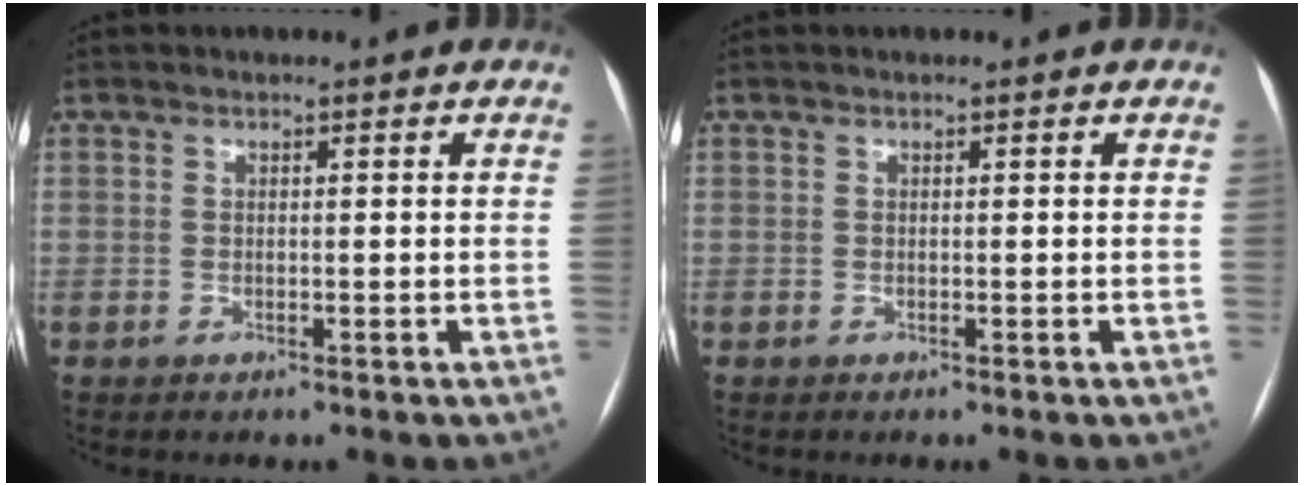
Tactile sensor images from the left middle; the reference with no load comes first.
{"total": 0.0}